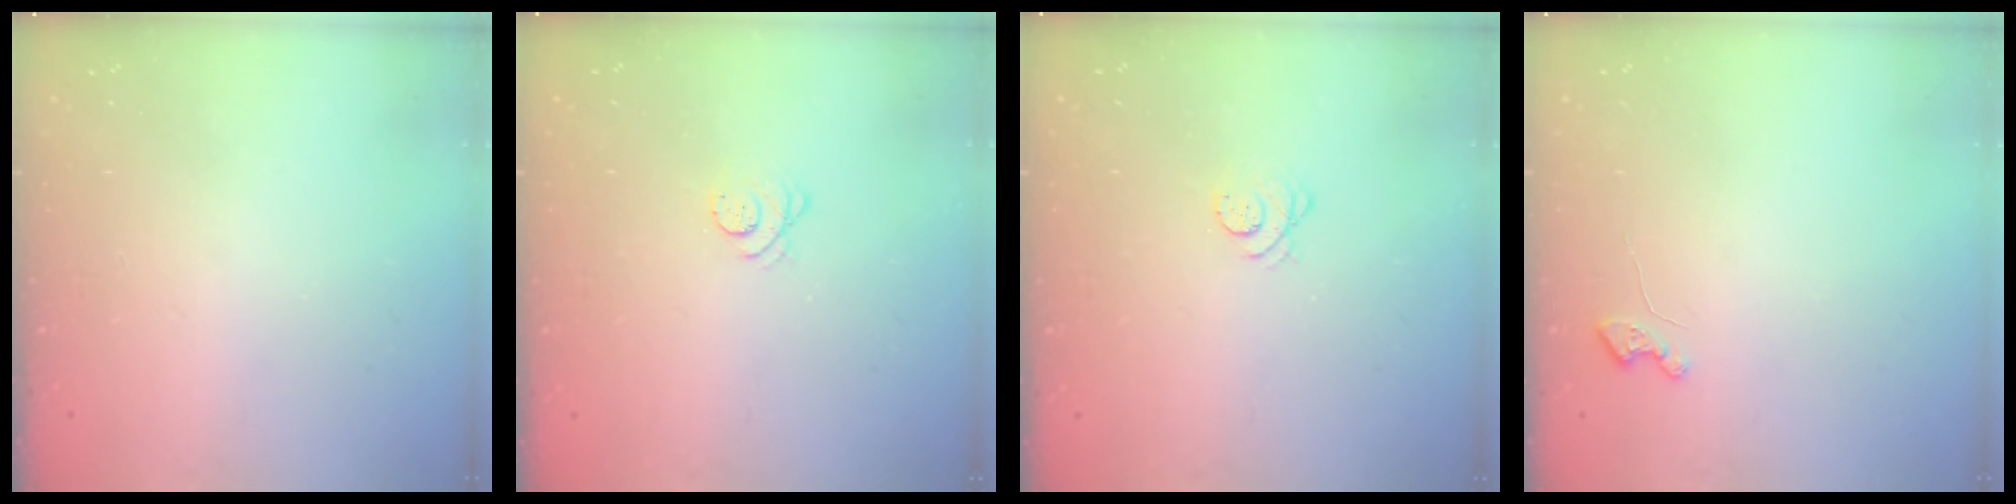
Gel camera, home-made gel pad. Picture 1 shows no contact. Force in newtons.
{"total": 3.1, "press": 3.1, "slide": 0.4}
{"total": 2.7, "press": 2.7, "slide": 0.4}
{"total": 2.7, "press": 2.7, "slide": 0.4}